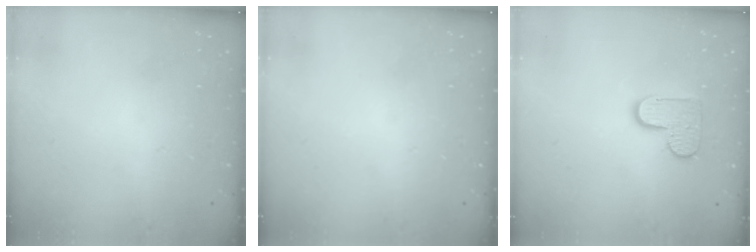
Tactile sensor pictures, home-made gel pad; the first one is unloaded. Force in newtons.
{"total": 0.0}
{"total": 9.2, "press": 9.2, "slide": 0.5}